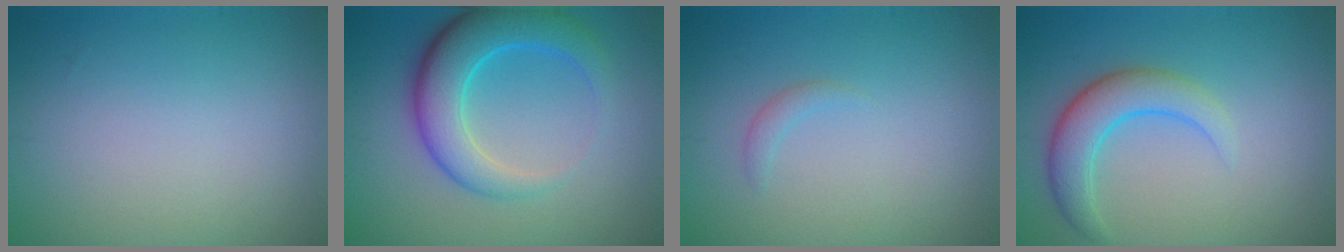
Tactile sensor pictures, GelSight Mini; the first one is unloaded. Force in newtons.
{"total": 6.0, "press": 6.0, "slide": 0.2}
{"total": 0.8, "press": 0.8, "slide": 0.1}
{"total": 4.0, "press": 4.0, "slide": 0.1}